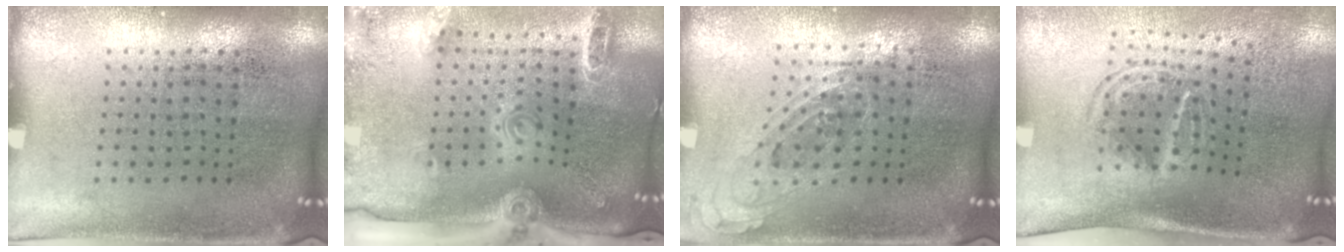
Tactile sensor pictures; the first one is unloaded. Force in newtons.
{"total": 2.9, "press": 2.0, "slide": 2.0}
{"total": 0.8, "press": 0.7, "slide": 0.3}
{"total": 1.7, "press": 1.1, "slide": 1.3}